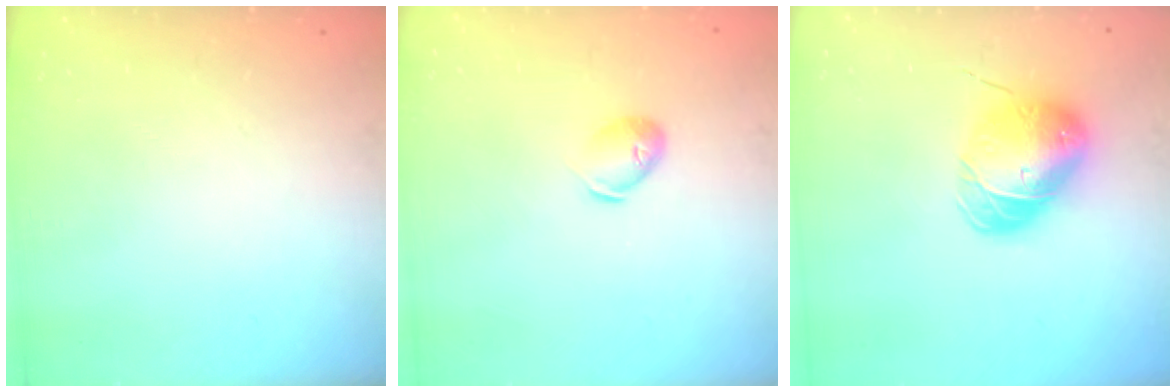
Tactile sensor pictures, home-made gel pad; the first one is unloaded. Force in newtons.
{"total": 7.8, "press": 7.6, "slide": 1.7}
{"total": 9.2, "press": 9.0, "slide": 2.1}